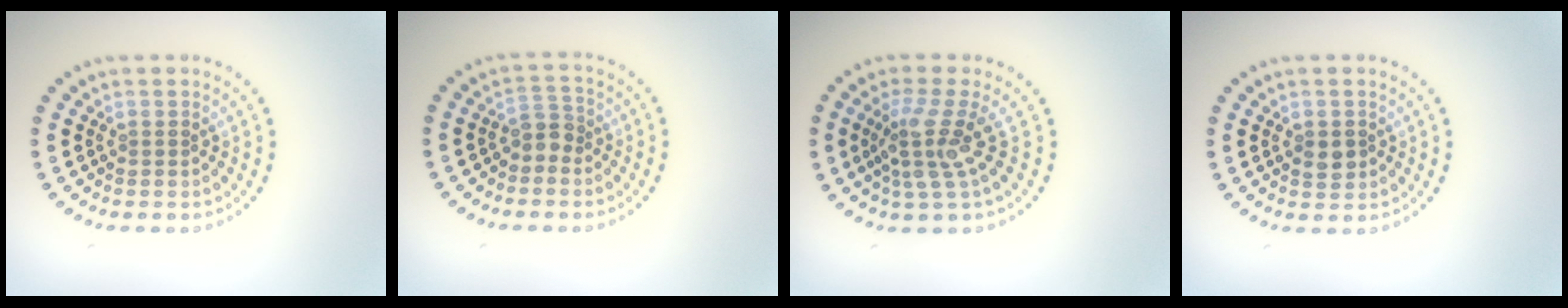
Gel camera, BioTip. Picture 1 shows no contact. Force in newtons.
{"total": 1.8, "press": 1.5, "slide": 1.0}
{"total": 3.5, "press": 2.5, "slide": 2.5}
{"total": 1.6, "press": 1.6, "slide": 0.2}